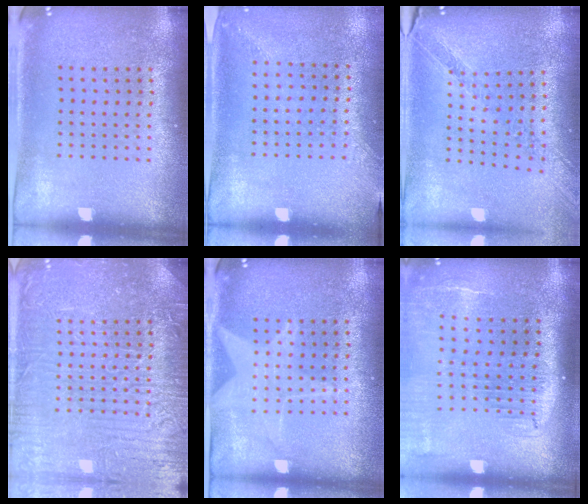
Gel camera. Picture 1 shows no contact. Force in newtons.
{"total": 1.3, "press": 1.0, "slide": 0.8}
{"total": 1.1, "press": 1.1, "slide": 0.2}
{"total": 7.3, "press": 7.2, "slide": 1.0}
{"total": 2.0, "press": 2.0, "slide": 0.4}
{"total": 2.0, "press": 1.6, "slide": 1.2}